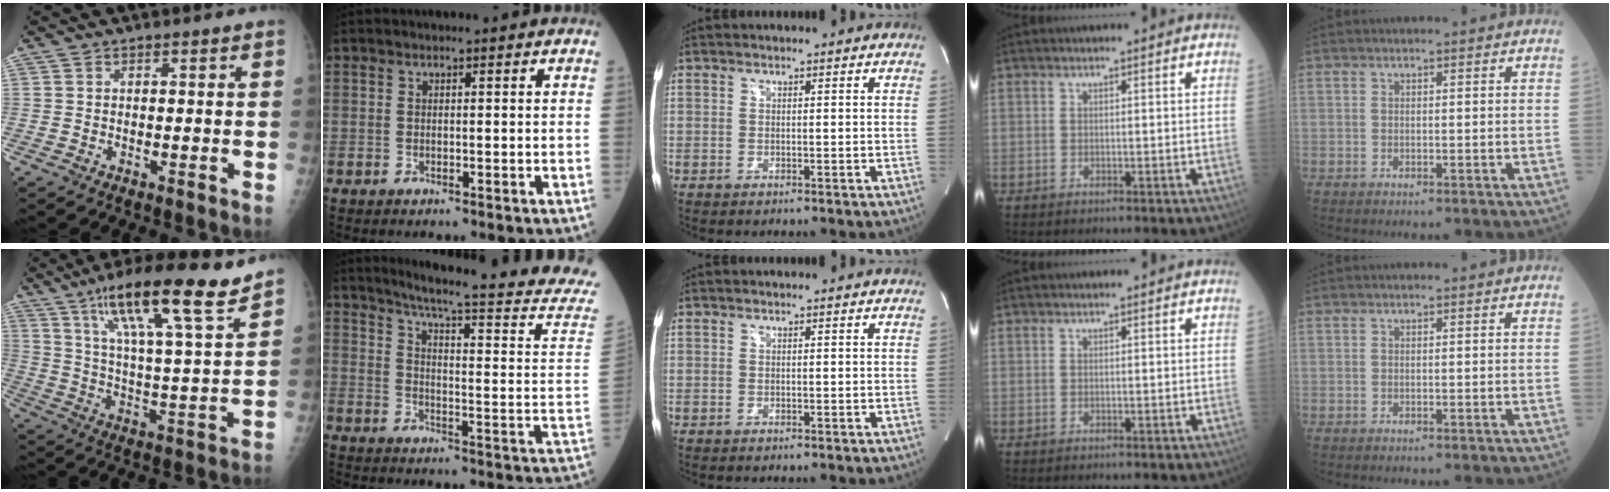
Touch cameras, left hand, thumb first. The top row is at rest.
{"thumb": {"total": 19.1, "force": [12.9, 2.5, 13.9], "torque": [-0.212, -0.050, 0.211]}, "index": {"total": 23.1, "force": [20.8, -1.0, 10.0], "torque": [-0.146, -0.096, 0.253]}}